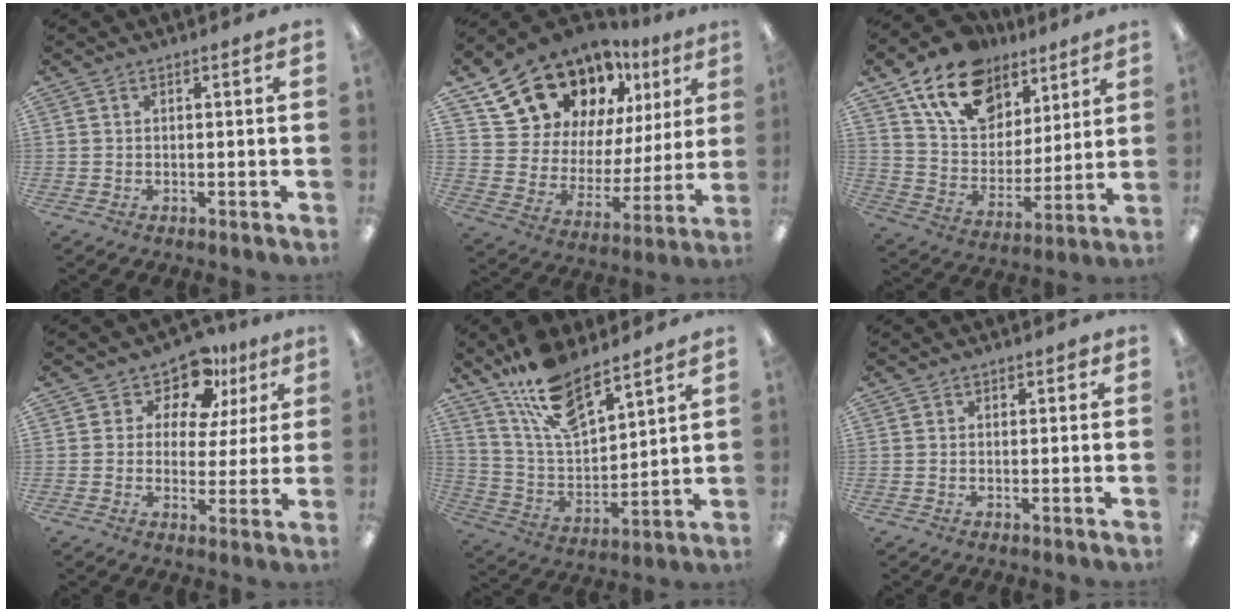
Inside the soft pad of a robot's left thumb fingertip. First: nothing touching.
{"total": 16.9, "force": [13.7, 8.6, 4.7], "torque": [-0.108, -0.101, 0.254]}
{"total": 18.1, "force": [11.5, 11.5, 7.9], "torque": [-0.151, -0.048, 0.214]}
{"total": 10.5, "force": [7.5, 6.0, 4.1], "torque": [-0.075, -0.046, 0.136]}
{"total": 15.5, "force": [11.7, 6.0, 8.1], "torque": [-0.161, -0.059, 0.212]}
{"total": 1.2, "force": [0.1, 1.1, 0.4], "torque": [0.001, 0.001, -0.001]}